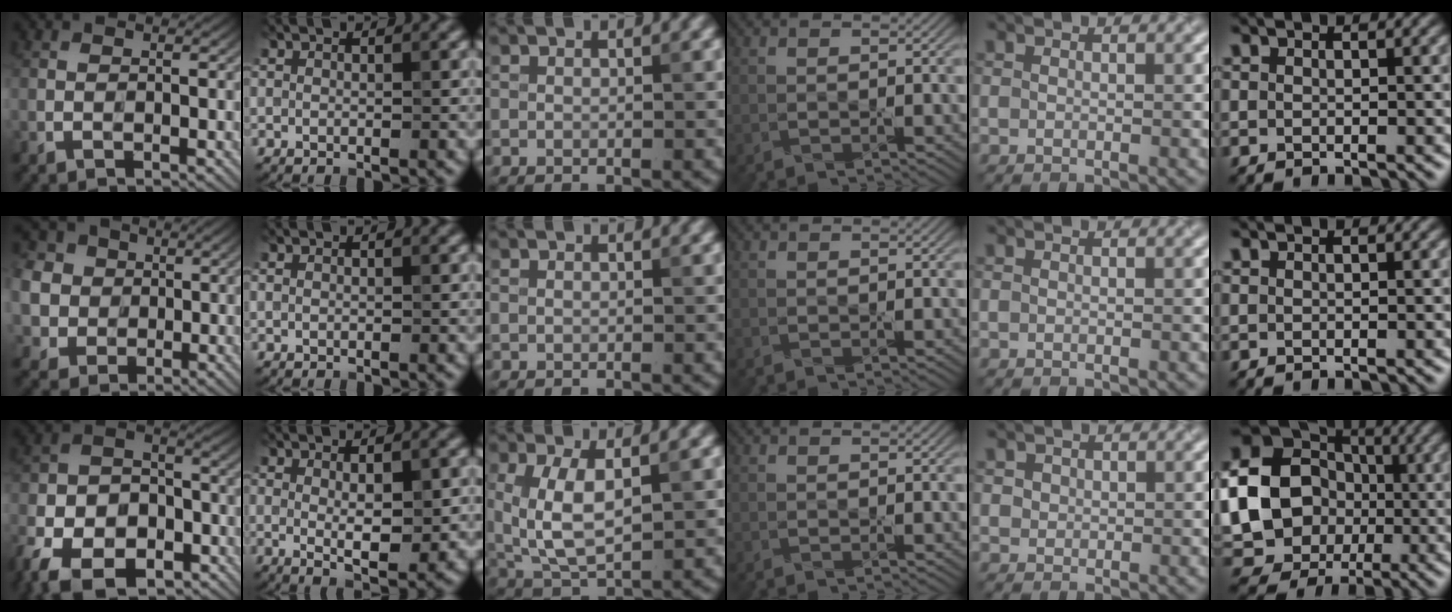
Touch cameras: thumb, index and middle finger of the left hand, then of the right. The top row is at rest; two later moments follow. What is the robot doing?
{"motion": "wipe", "object": "plastic plate"}